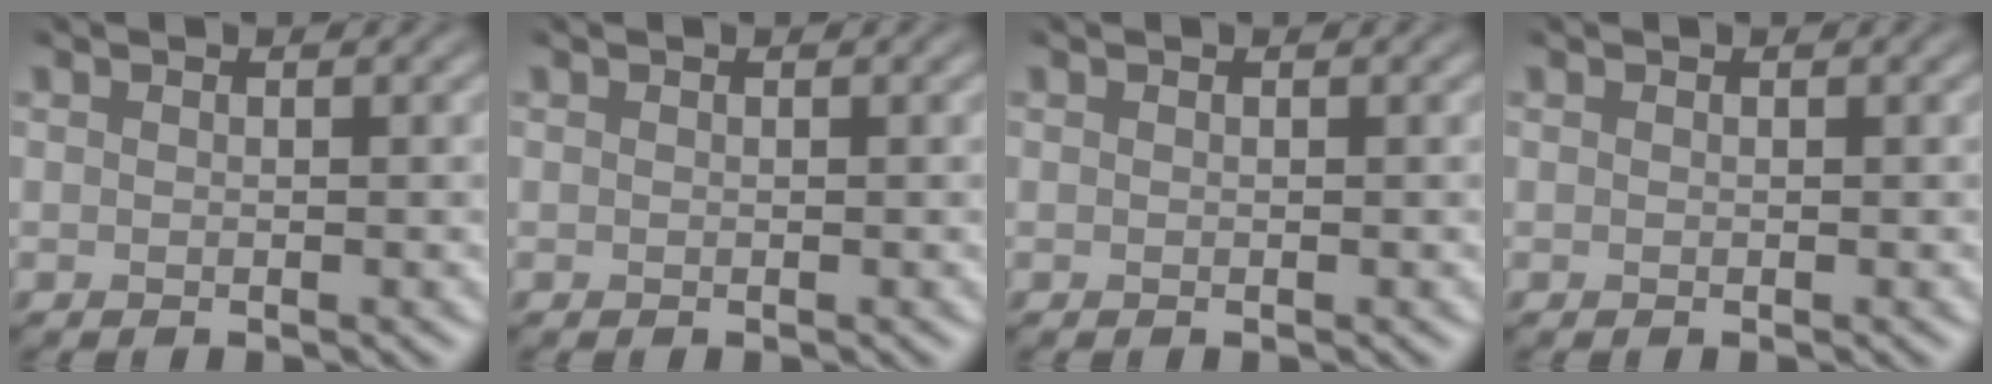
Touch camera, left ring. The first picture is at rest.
{"total": 0.0}
{"total": 0.0}
{"total": 0.0}